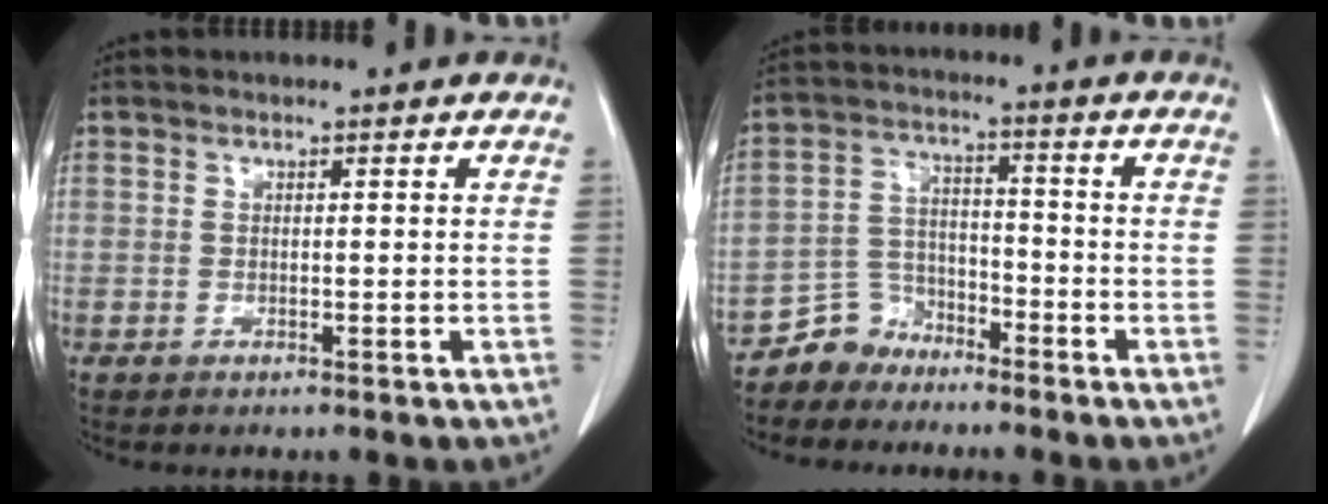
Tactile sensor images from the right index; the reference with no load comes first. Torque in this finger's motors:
{"motor_torque": [-0.45, -0.05, -0.84, -0.21]}